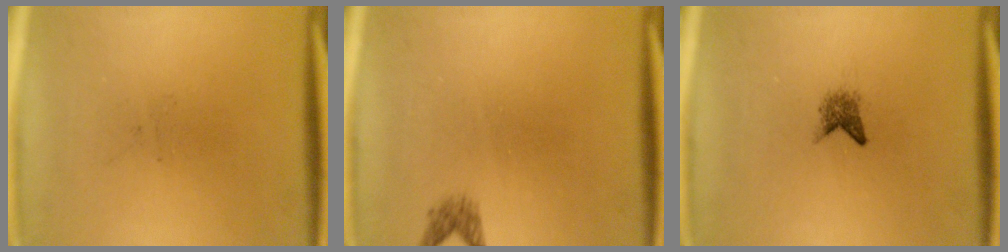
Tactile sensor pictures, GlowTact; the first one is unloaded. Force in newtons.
{"total": 1.3}
{"total": 1.8}